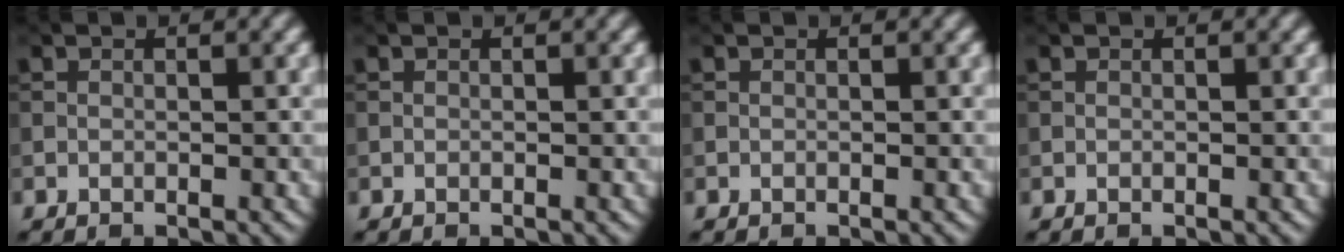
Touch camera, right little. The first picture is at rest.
{"total": 0.0}
{"total": 0.0}
{"total": 0.0}